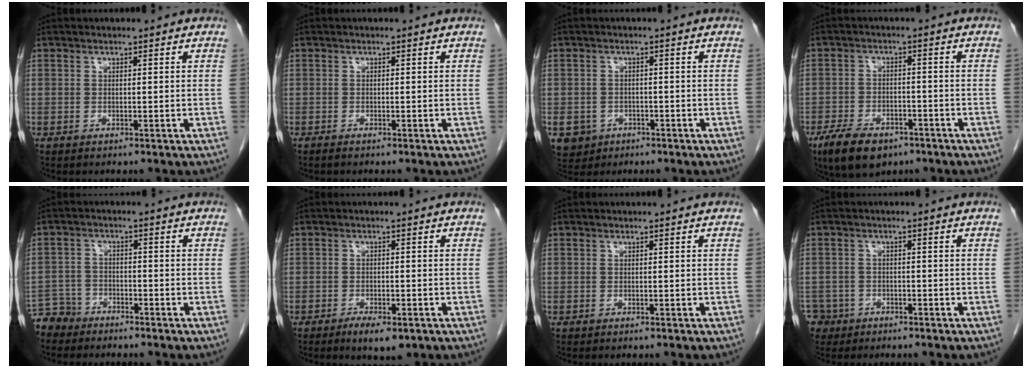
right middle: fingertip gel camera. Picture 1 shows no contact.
{"total": 0.6, "force": [-0.5, 0.0, 0.4], "torque": [-0.010, -0.002, -0.009]}
{"total": 5.4, "force": [-2.5, 4.7, 1.1], "torque": [-0.019, 0.005, -0.033]}
{"total": 8.9, "force": [-6.0, 4.4, 4.9], "torque": [-0.092, -0.006, -0.097]}
{"total": 4.3, "force": [-3.8, 1.7, -0.6], "torque": [0.014, -0.003, -0.077]}
{"total": 3.8, "force": [-2.3, 1.3, 2.8], "torque": [-0.044, -0.003, -0.030]}
{"total": 0.0}
{"total": 3.9, "force": [-2.6, 2.9, -0.3], "torque": [0.006, 0.007, -0.047]}